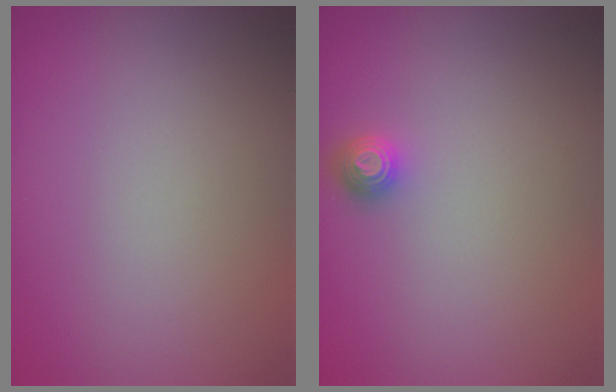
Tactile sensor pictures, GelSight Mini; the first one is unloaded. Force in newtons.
{"total": 1.4, "press": 1.2, "slide": 0.5}